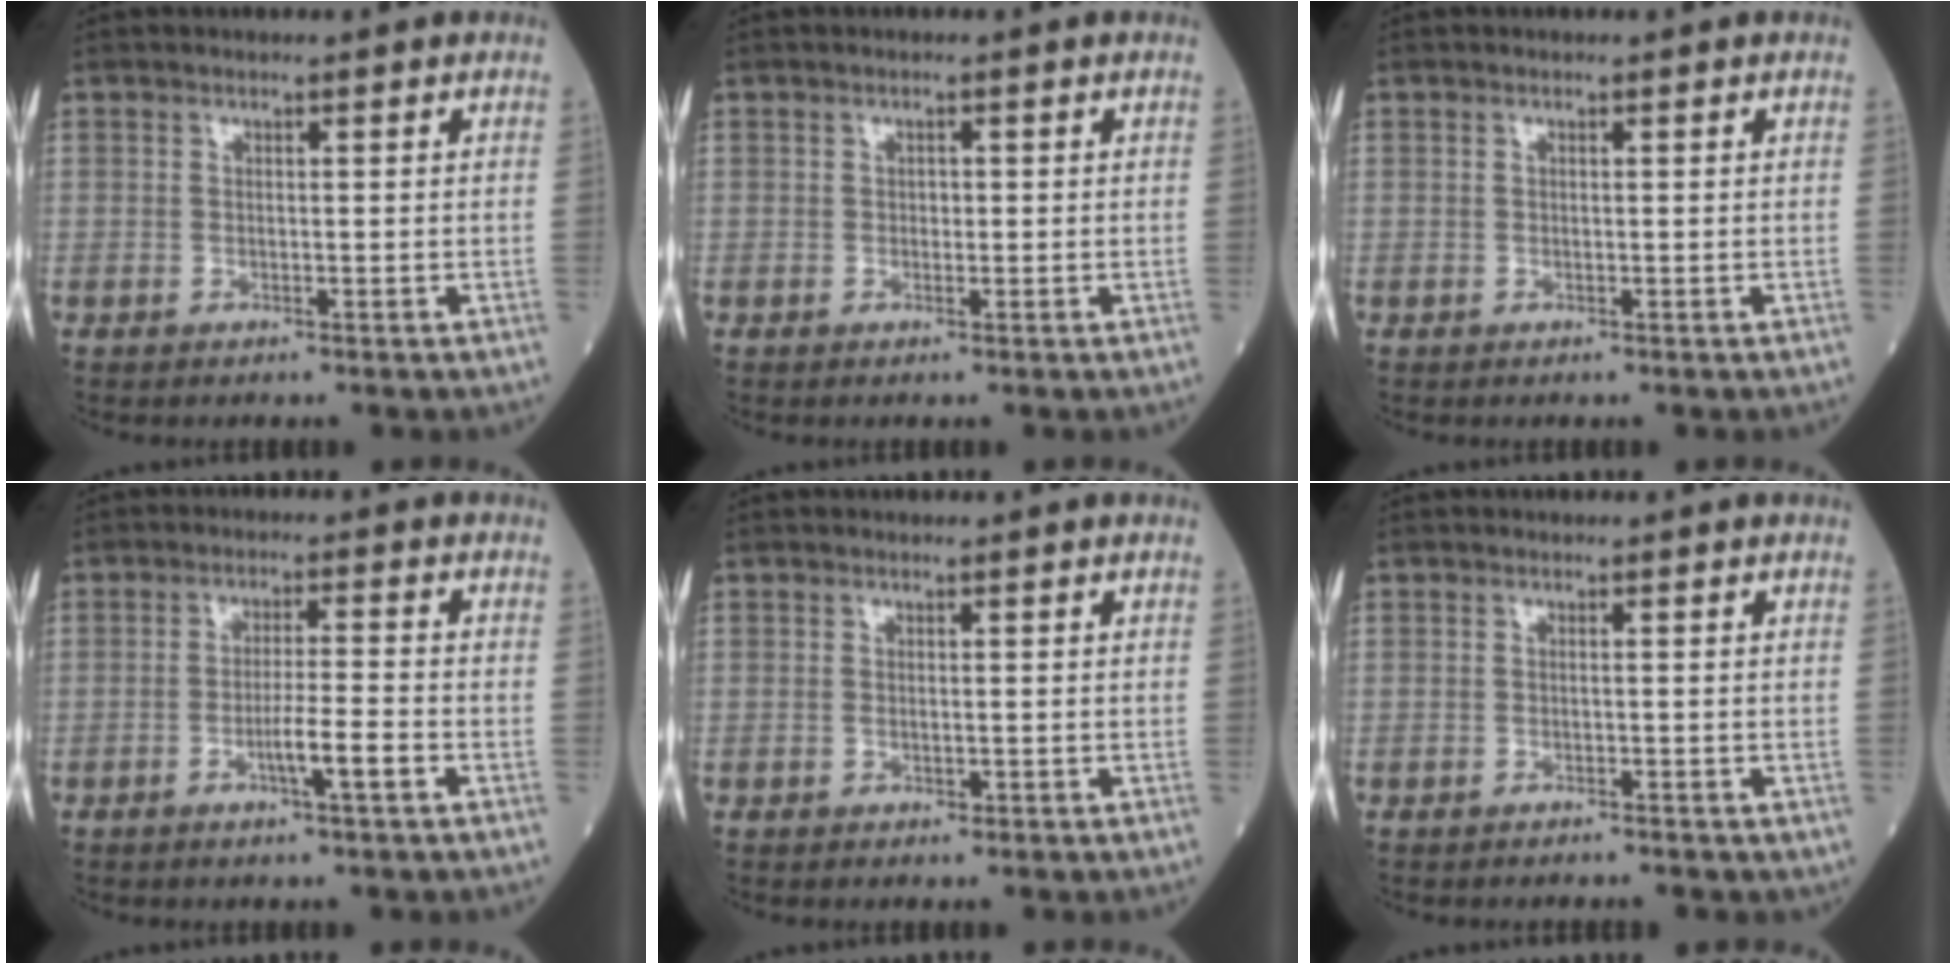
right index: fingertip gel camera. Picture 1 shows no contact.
{"total": 0.6, "force": [0.0, 0.4, 0.4], "torque": [-0.005, 0.001, -0.002]}
{"total": 0.0}
{"total": 4.7, "force": [-2.0, -0.2, 4.3], "torque": [-0.073, -0.004, -0.038]}
{"total": 0.7, "force": [-0.1, 0.4, 0.5], "torque": [-0.011, -0.001, -0.001]}
{"total": 1.6, "force": [-1.4, 0.5, 0.5], "torque": [-0.011, -0.002, -0.015]}